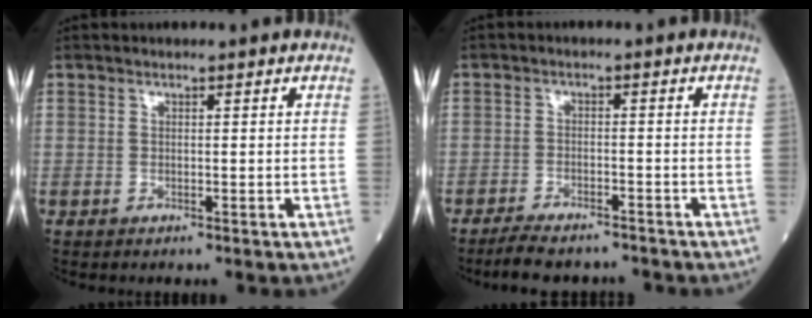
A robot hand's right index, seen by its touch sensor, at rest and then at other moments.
{"total": 7.5, "force": [-6.8, 1.9, 2.5], "torque": [-0.038, -0.008, -0.105]}